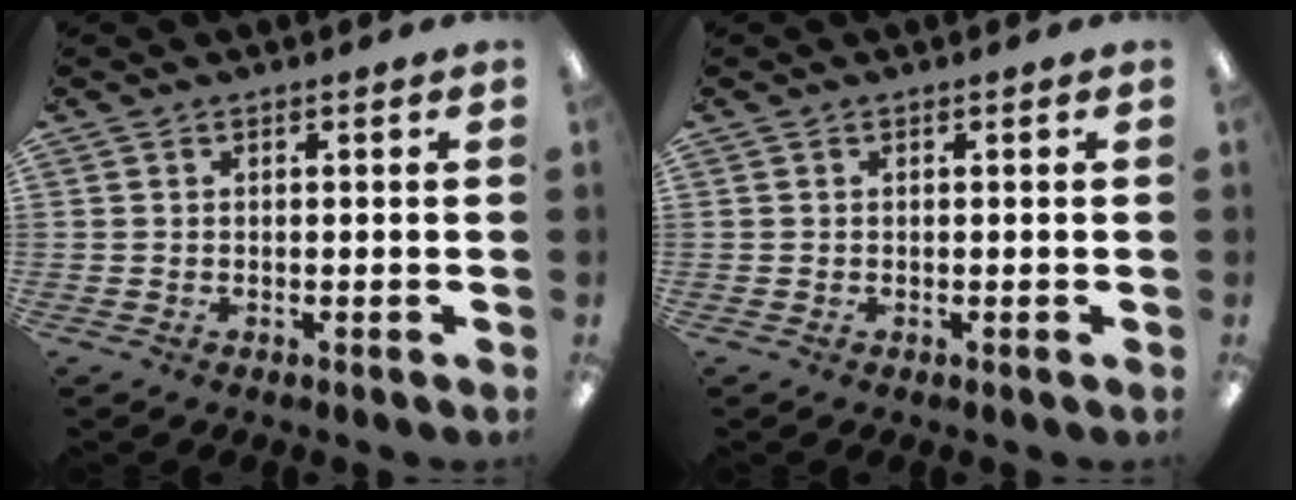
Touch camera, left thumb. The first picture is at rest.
{"total": 0.0}